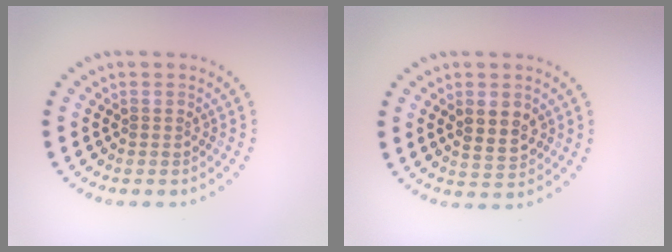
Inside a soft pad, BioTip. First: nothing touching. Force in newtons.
{"total": 3.0, "press": 3.0, "slide": 0.1}